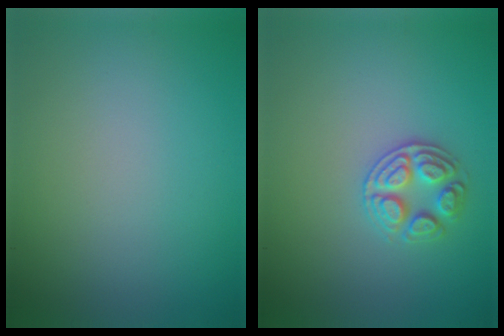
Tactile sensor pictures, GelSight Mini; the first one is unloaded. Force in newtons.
{"total": 2.6, "press": 2.6, "slide": 0.5}